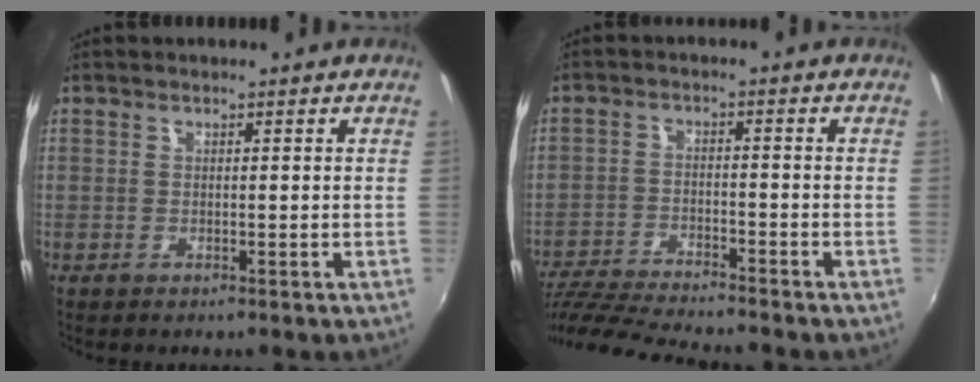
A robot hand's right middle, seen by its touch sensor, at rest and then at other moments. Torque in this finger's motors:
{"motor_torque": [1.07, -1.07, 0.10, 0.08]}